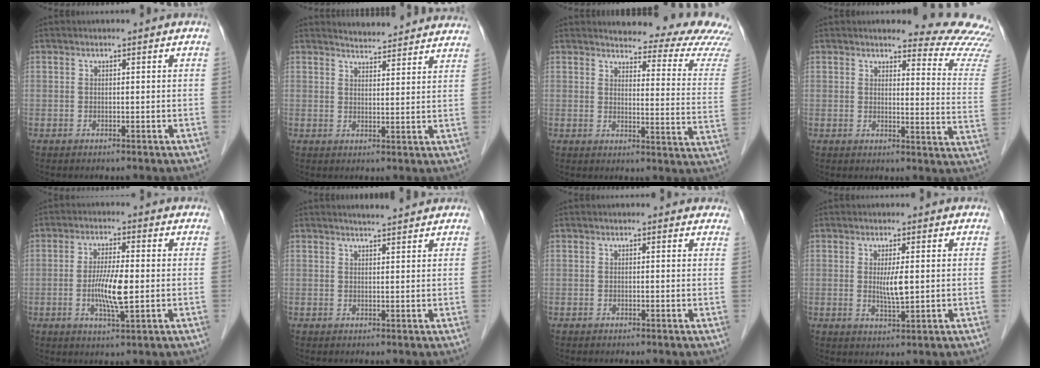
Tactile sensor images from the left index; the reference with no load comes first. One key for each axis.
{"total": 12.4, "fx": 12.0, "fy": 1.9, "fz": 2.1, "tx": -0.006, "ty": -0.002, "tz": 0.131}
{"total": 17.6, "fx": 17.0, "fy": 2.1, "fz": 4.4, "tx": -0.029, "ty": -0.104, "tz": 0.164}
{"total": 14.2, "fx": 13.9, "fy": 1.1, "fz": 2.7, "tx": -0.002, "ty": -0.114, "tz": 0.122}
{"total": 6.4, "fx": -0.8, "fy": 0.9, "fz": 6.3, "tx": -0.120, "ty": -0.011, "tz": -0.017}
{"total": 3.6, "fx": 3.4, "fy": 0.1, "fz": 1.1, "tx": -0.018, "ty": 0.008, "tz": 0.047}
{"total": 1.9, "fx": 1.5, "fy": 1.2, "fz": 0.3, "tx": 0.012, "ty": 0.000, "tz": 0.003}
{"total": 3.5, "fx": 0.4, "fy": 0.6, "fz": 3.4, "tx": -0.059, "ty": -0.010, "tz": 0.007}